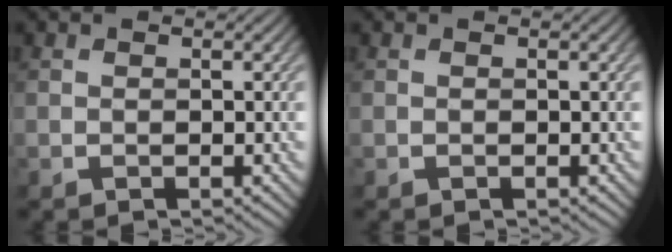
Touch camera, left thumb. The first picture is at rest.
{"total": 0.0}